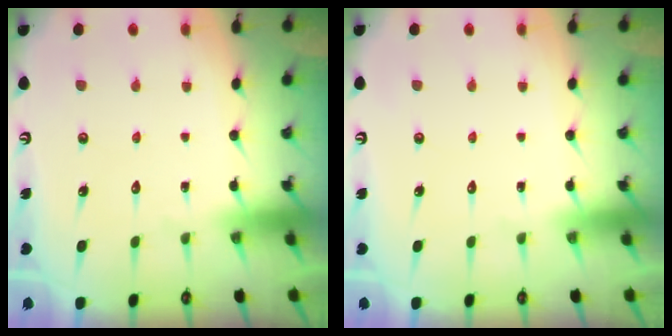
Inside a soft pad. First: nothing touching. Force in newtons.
{"total": 0.0}